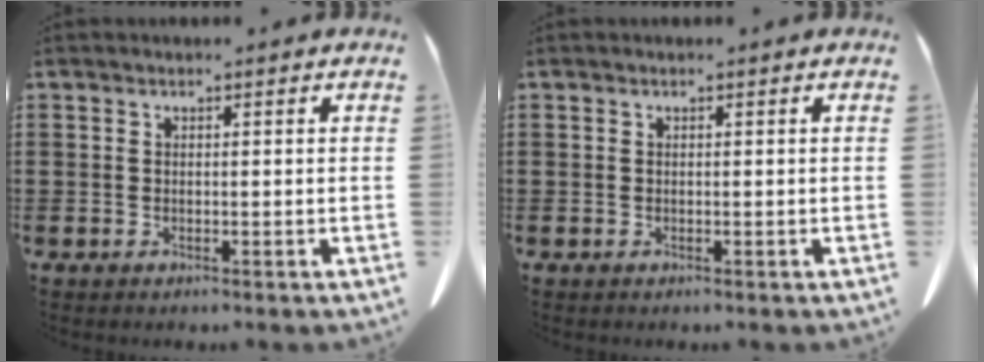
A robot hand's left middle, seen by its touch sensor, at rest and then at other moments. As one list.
[{"total": 0.0}]